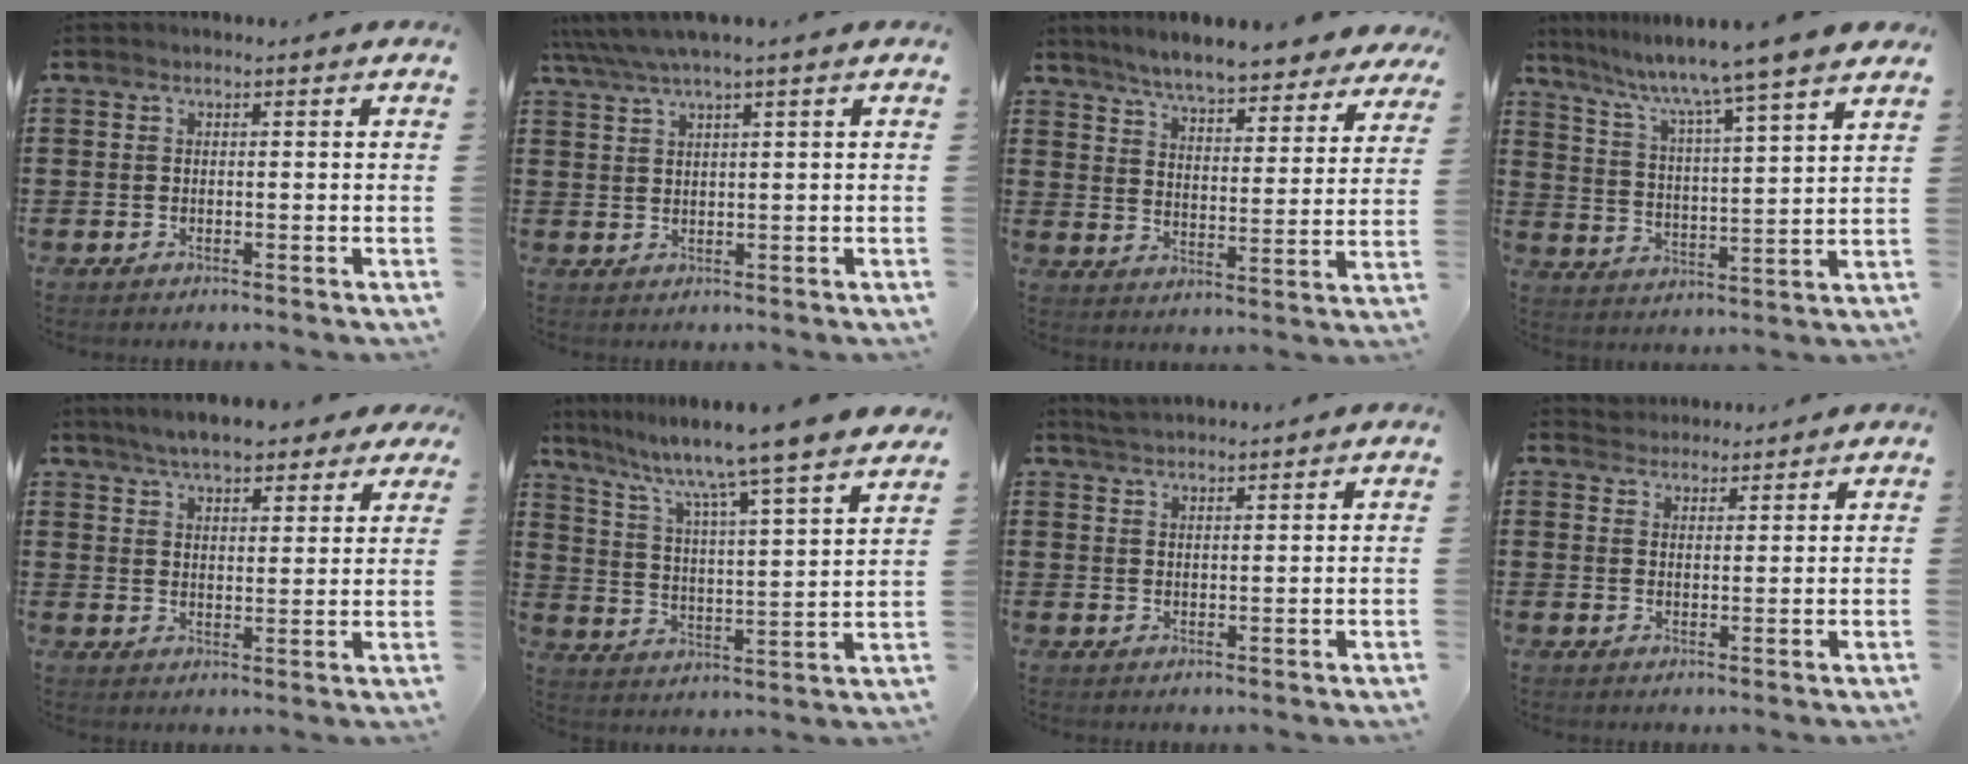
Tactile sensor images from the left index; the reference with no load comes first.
{"total": 2.9, "force": [1.9, -0.1, 2.2], "torque": [-0.048, 0.001, 0.033]}
{"total": 6.2, "force": [6.0, -0.1, 1.7], "torque": [-0.061, -0.038, 0.103]}
{"total": 7.0, "force": [5.9, -1.6, 3.4], "torque": [-0.090, -0.052, 0.089]}
{"total": 6.2, "force": [5.6, 1.5, 2.2], "torque": [-0.064, -0.005, 0.103]}
{"total": 8.3, "force": [7.1, -1.7, 4.0], "torque": [-0.107, -0.063, 0.109]}
{"total": 2.5, "force": [2.5, 0.0, 0.5], "torque": [-0.015, 0.002, 0.048]}
{"total": 2.4, "force": [2.2, 0.7, -0.5], "torque": [0.002, 0.002, 0.043]}